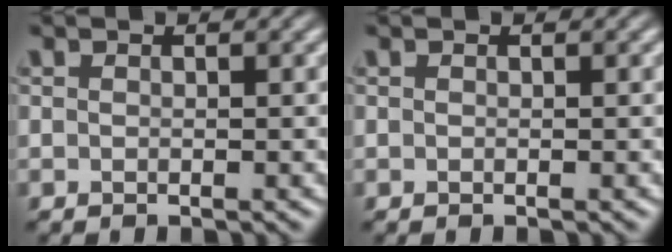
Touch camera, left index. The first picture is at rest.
{"total": 0.0}